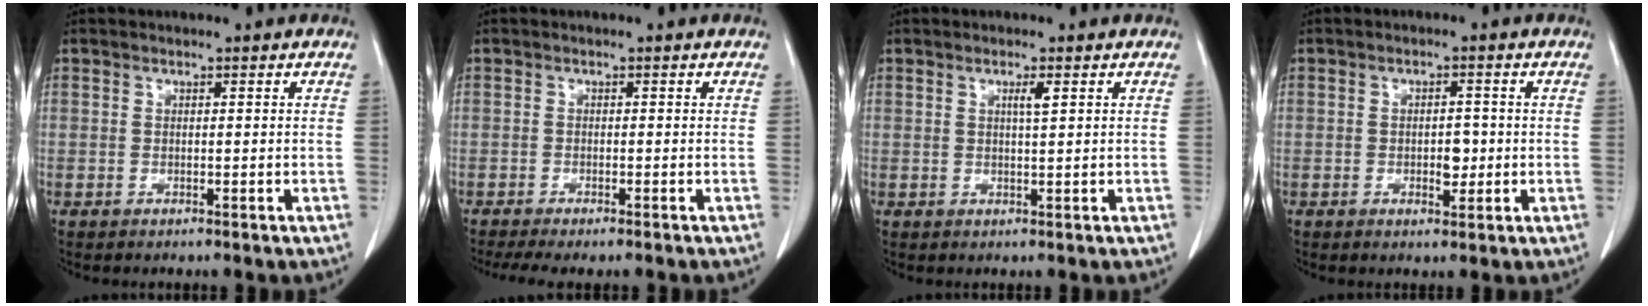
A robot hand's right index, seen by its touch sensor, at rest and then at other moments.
{"total": 6.0, "force": [-5.0, 1.0, 3.2], "torque": [-0.040, -0.011, -0.077]}
{"total": 1.6, "force": [0.7, -0.1, 1.4], "torque": [-0.025, -0.001, 0.011]}
{"total": 2.9, "force": [-0.4, 1.5, 2.4], "torque": [-0.035, 0.002, -0.001]}